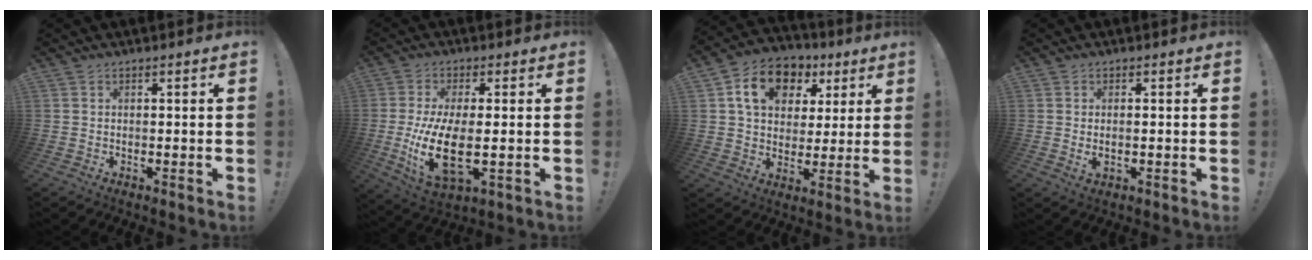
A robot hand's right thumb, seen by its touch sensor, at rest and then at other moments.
{"total": 14.2, "force": [-2.1, 5.7, 12.9], "torque": [-0.255, -0.013, -0.031]}
{"total": 14.3, "force": [5.9, 10.7, 7.5], "torque": [-0.113, -0.015, 0.111]}
{"total": 1.9, "force": [0.2, 0.4, 1.8], "torque": [-0.022, -0.007, 0.002]}